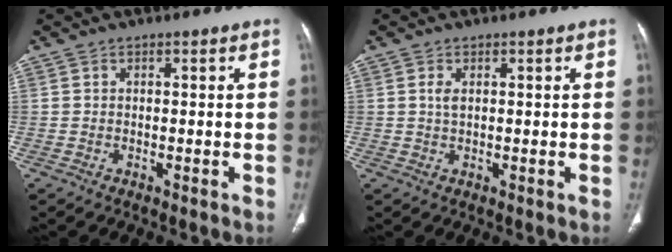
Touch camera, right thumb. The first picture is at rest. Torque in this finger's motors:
{"motor_torque": [0.57, 0.20, -0.17, 0.00, 0.04]}